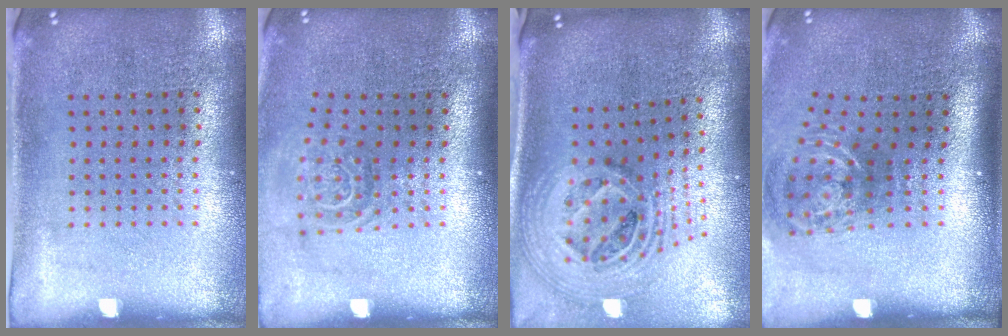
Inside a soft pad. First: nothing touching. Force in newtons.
{"total": 1.6, "press": 1.1, "slide": 1.1}
{"total": 2.6, "press": 1.8, "slide": 1.9}
{"total": 1.9, "press": 1.2, "slide": 1.4}